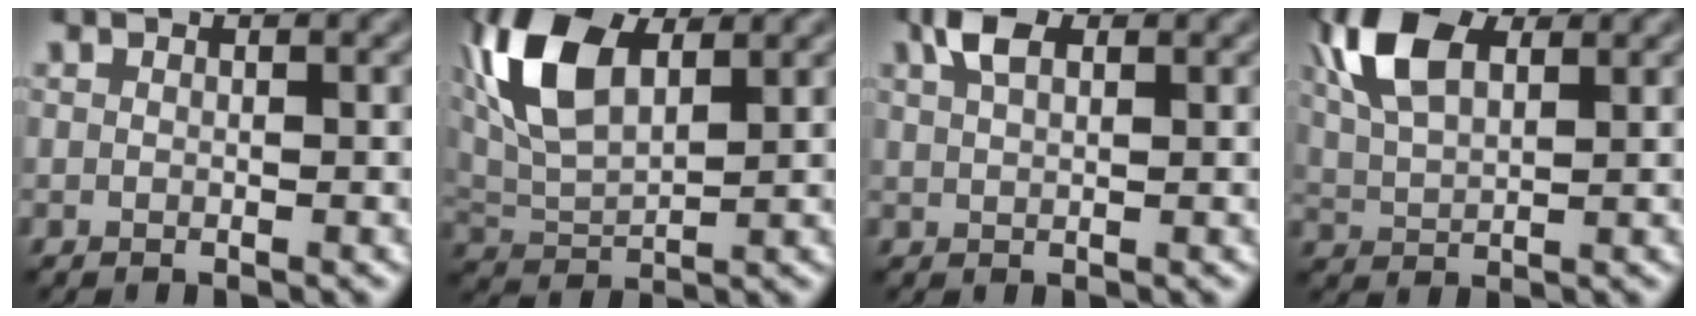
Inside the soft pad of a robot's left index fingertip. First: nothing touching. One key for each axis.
{"total": 10.8, "fx": 4.5, "fy": 5.3, "fz": 8.2, "tx": -0.197, "ty": 0.024, "tz": 0.082}
{"total": 3.1, "fx": 1.6, "fy": 1.6, "fz": 2.1, "tx": -0.047, "ty": 0.010, "tz": 0.030}
{"total": 8.8, "fx": 3.8, "fy": 4.5, "fz": 6.6, "tx": -0.159, "ty": 0.026, "tz": 0.067}